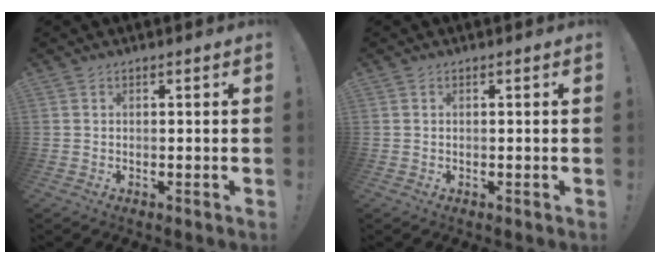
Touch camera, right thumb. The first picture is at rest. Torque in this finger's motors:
{"motor_torque": [-0.11, 0.04, -0.06, 0.14, -0.01]}